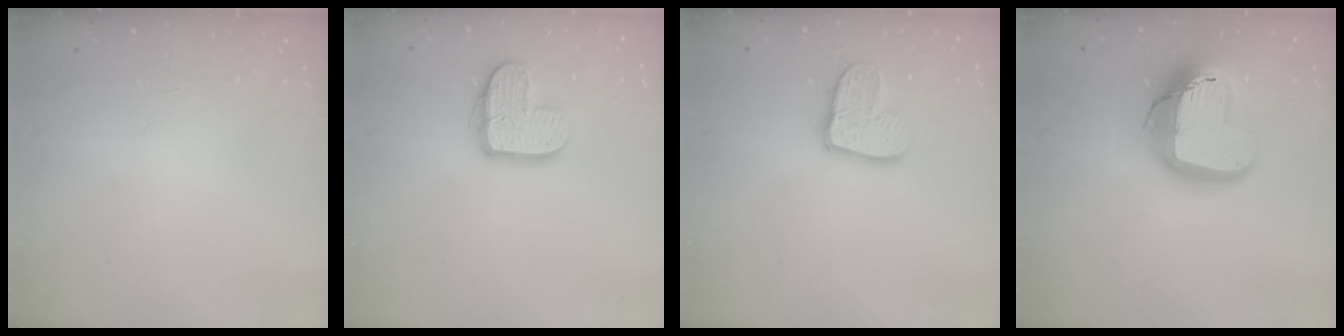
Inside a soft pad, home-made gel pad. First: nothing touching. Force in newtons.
{"total": 12.9, "press": 12.9, "slide": 0.9}
{"total": 12.2, "press": 12.2, "slide": 1.0}
{"total": 19.5, "press": 19.5, "slide": 1.6}